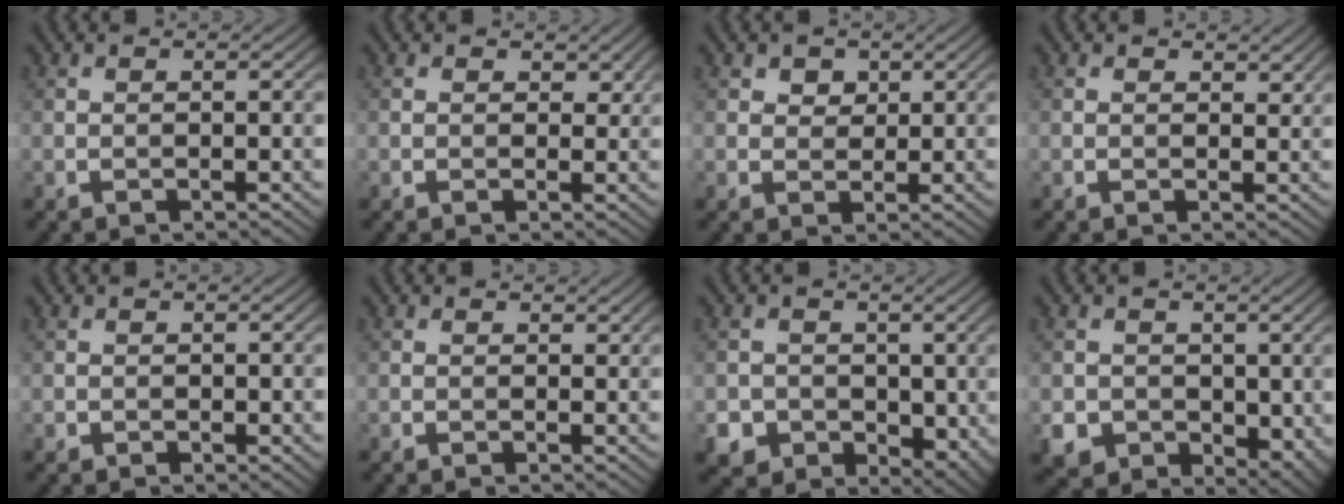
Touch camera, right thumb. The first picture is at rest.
{"total": 1.6, "force": [0.8, 1.1, 0.8], "torque": [-0.014, -0.005, 0.012]}
{"total": 2.5, "force": [1.3, 1.9, 1.1], "torque": [-0.023, -0.004, 0.018]}
{"total": 1.6, "force": [1.1, 0.8, 0.9], "torque": [-0.013, -0.003, 0.019]}
{"total": 0.7, "force": [0.1, 0.7, 0.3], "torque": [-0.005, -0.005, 0.004]}
{"total": 0.9, "force": [0.7, 0.5, 0.5], "torque": [-0.006, -0.002, 0.012]}
{"total": 6.3, "force": [-0.4, 5.7, 2.8], "torque": [-0.064, -0.031, -0.007]}
{"total": 6.5, "force": [0.0, 5.6, 3.3], "torque": [-0.077, -0.037, 0.008]}